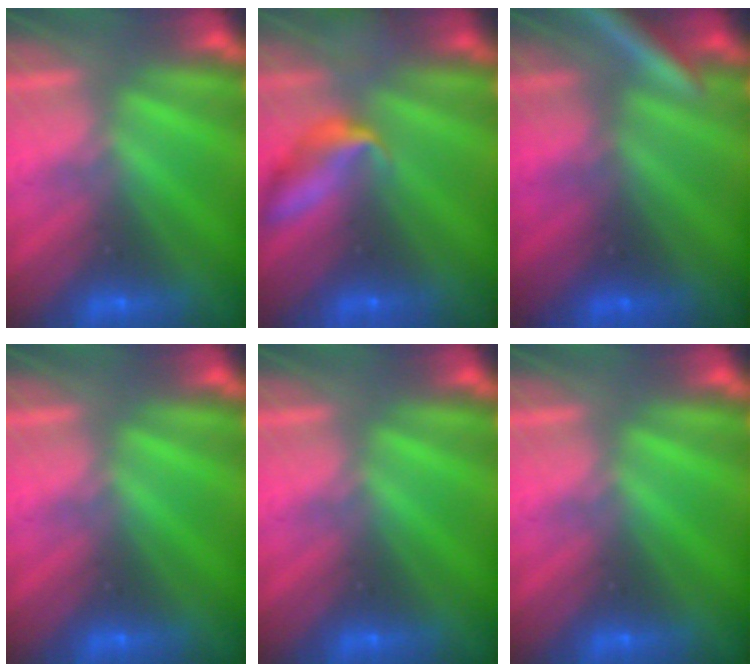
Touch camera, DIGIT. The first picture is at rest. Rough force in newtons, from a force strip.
{"total": 8.0}
{"total": 2.8}
{"total": 0.0}
{"total": 0.0}
{"total": 0.0}